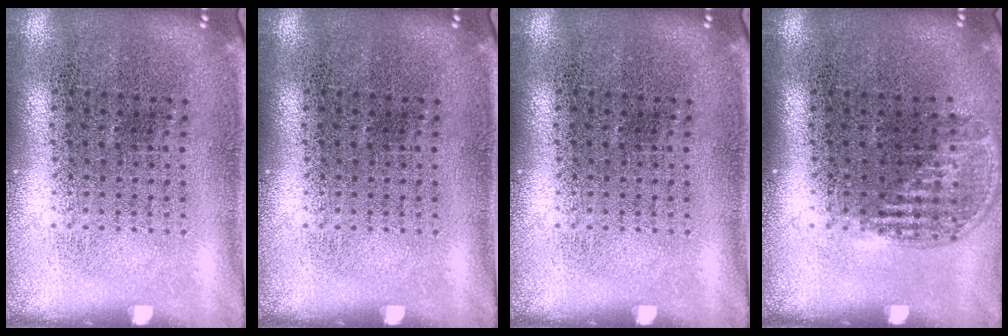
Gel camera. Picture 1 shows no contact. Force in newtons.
{"total": 0.0}
{"total": 0.0}
{"total": 1.0, "press": 0.8, "slide": 0.6}